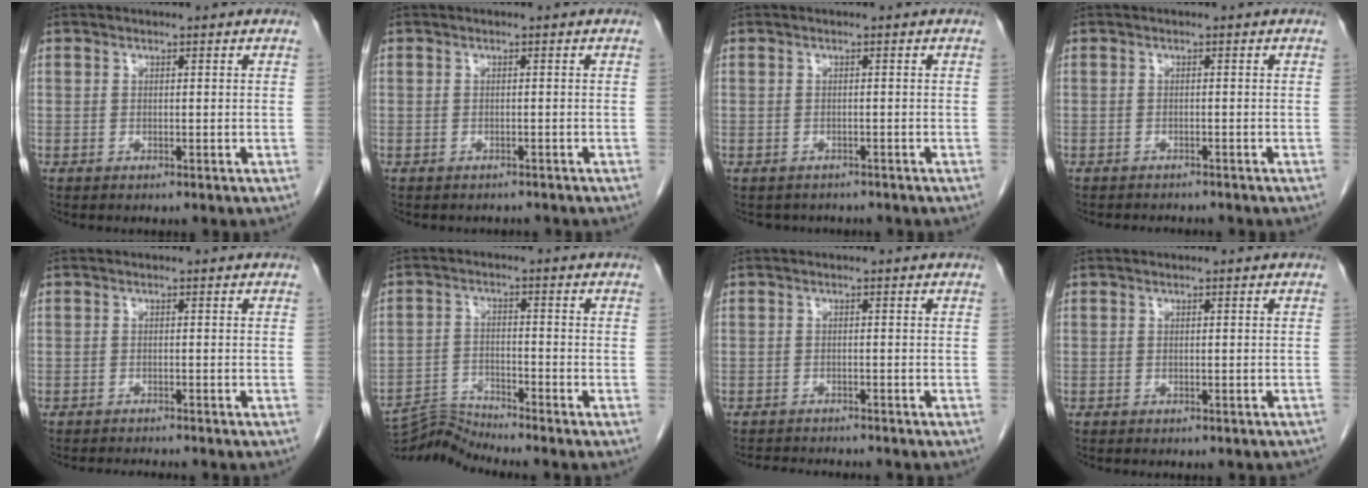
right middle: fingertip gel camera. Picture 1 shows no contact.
{"total": 2.0, "force": [-1.8, 0.7, 0.2], "torque": [-0.009, -0.003, -0.023]}
{"total": 2.7, "force": [-2.4, 1.2, 0.1], "torque": [-0.007, -0.001, -0.031]}
{"total": 3.1, "force": [-3.0, 0.5, 0.8], "torque": [-0.011, -0.007, -0.037]}
{"total": 2.8, "force": [-2.7, -0.2, 0.7], "torque": [-0.010, -0.011, -0.038]}
{"total": 5.5, "force": [-5.0, -2.2, -0.8], "torque": [-0.001, -0.013, -0.093]}
{"total": 5.0, "force": [-4.8, 0.4, 1.2], "torque": [-0.016, -0.011, -0.071]}
{"total": 3.1, "force": [-2.5, 1.1, 1.3], "torque": [-0.017, -0.005, -0.025]}